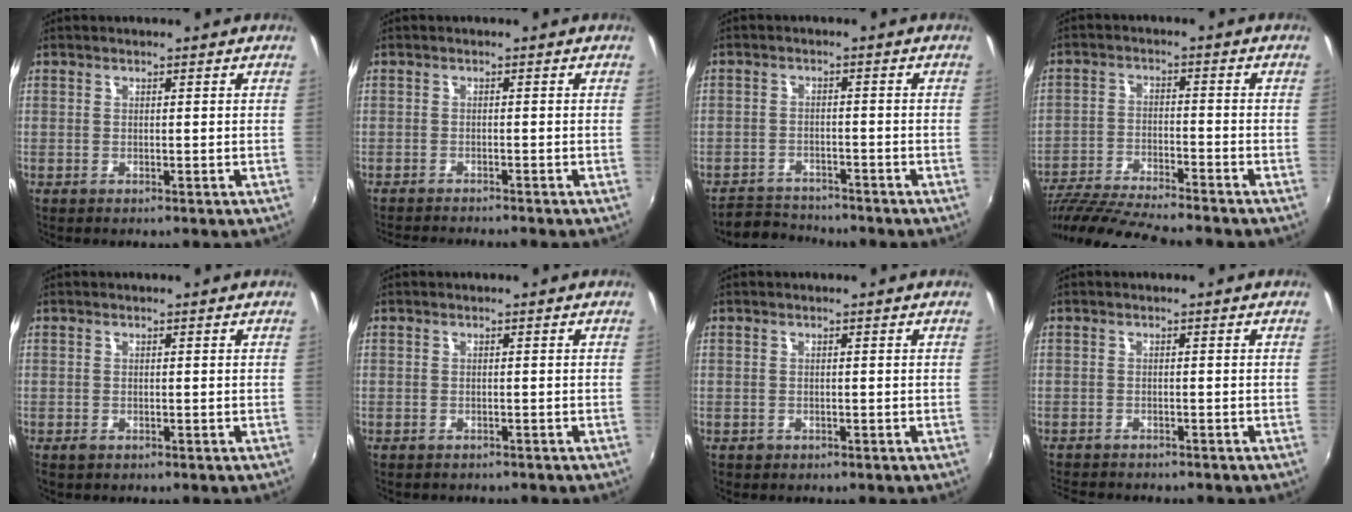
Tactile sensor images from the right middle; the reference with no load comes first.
{"total": 4.7, "force": [-4.4, -0.3, 1.6], "torque": [-0.039, -0.016, -0.074]}
{"total": 5.3, "force": [-5.1, 1.4, 0.2], "torque": [-0.024, 0.007, -0.091]}
{"total": 15.2, "force": [-13.5, 0.9, 6.9], "torque": [-0.147, -0.027, -0.235]}
{"total": 0.9, "force": [-0.6, 0.6, 0.4], "torque": [-0.009, -0.003, -0.012]}
{"total": 1.1, "force": [-1.0, 0.4, 0.3], "torque": [-0.009, -0.007, -0.011]}
{"total": 1.0, "force": [-0.5, 0.8, 0.2], "torque": [-0.006, -0.003, -0.006]}
{"total": 5.2, "force": [-4.9, 0.9, 1.7], "torque": [-0.045, -0.018, -0.079]}